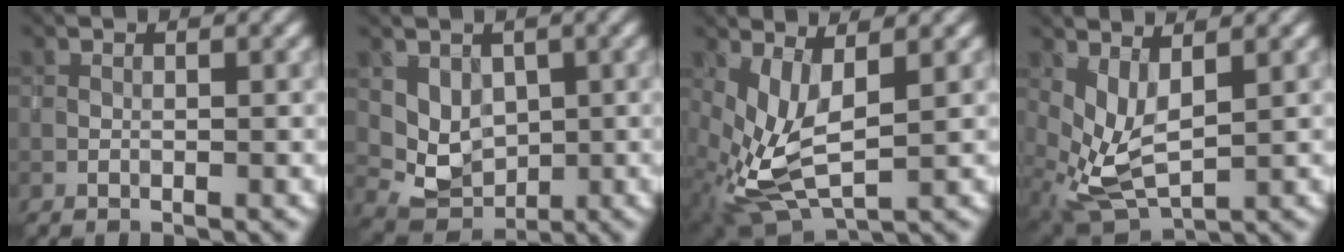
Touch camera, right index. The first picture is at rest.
{"total": 3.9, "force": [1.4, 3.1, 1.9], "torque": [-0.034, -0.013, 0.030]}
{"total": 4.9, "force": [0.8, 2.2, 4.2], "torque": [-0.106, -0.013, 0.023]}
{"total": 3.9, "force": [1.3, 1.6, 3.3], "torque": [-0.080, -0.010, 0.030]}